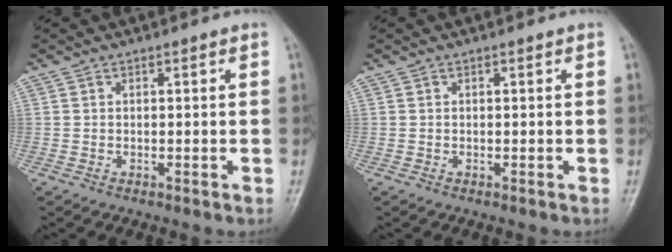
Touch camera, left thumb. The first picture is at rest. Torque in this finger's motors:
{"motor_torque": [0.00, 0.00, 0.00, 0.00, 0.00]}